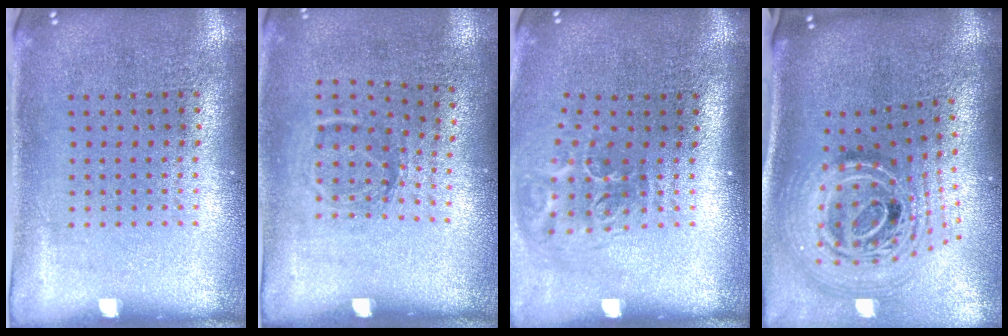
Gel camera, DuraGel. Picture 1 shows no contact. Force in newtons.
{"total": 1.2, "press": 0.8, "slide": 0.8}
{"total": 2.0, "press": 1.2, "slide": 1.6}
{"total": 2.6, "press": 1.8, "slide": 1.9}